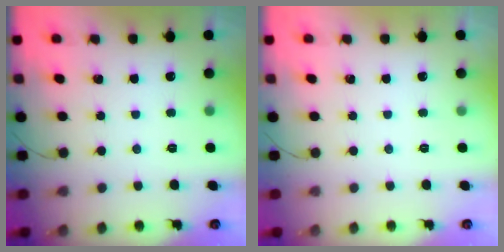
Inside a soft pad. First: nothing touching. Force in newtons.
{"total": 0.0}